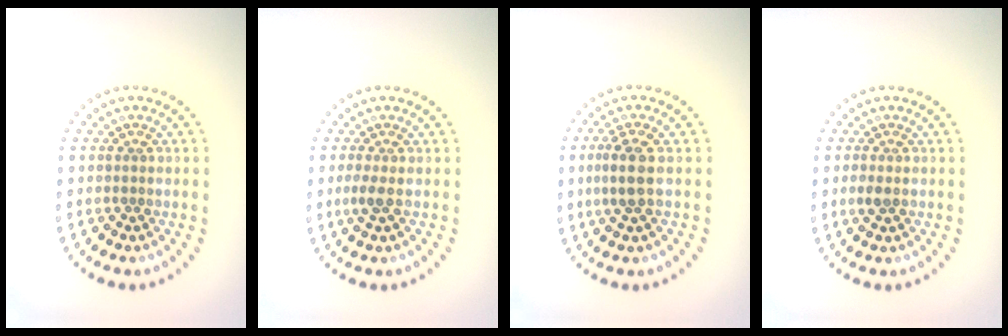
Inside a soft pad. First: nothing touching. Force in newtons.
{"total": 1.1, "press": 1.0, "slide": 0.4}
{"total": 2.6, "press": 2.3, "slide": 1.1}
{"total": 1.1, "press": 1.1, "slide": 0.1}